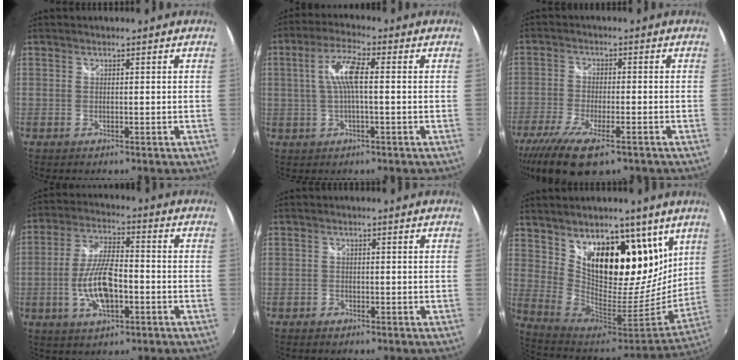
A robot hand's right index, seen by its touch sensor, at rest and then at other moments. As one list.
[{"total": 6.7, "force": [0.4, 1.2, 6.6], "torque": [-0.130, 0.009, 0.009]}, {"total": 12.5, "force": [-8.2, 3.8, 8.5], "torque": [-0.193, -0.045, -0.147]}, {"total": 11.2, "force": [-3.2, 4.3, 9.8], "torque": [-0.200, 0.000, -0.055]}, {"total": 0.7, "force": [-0.7, 0.2, 0.1], "torque": [-0.001, 0.001, -0.015]}, {"total": 24.2, "force": [13.7, 13.3, 14.7], "torque": [-0.247, -0.007, 0.248]}]